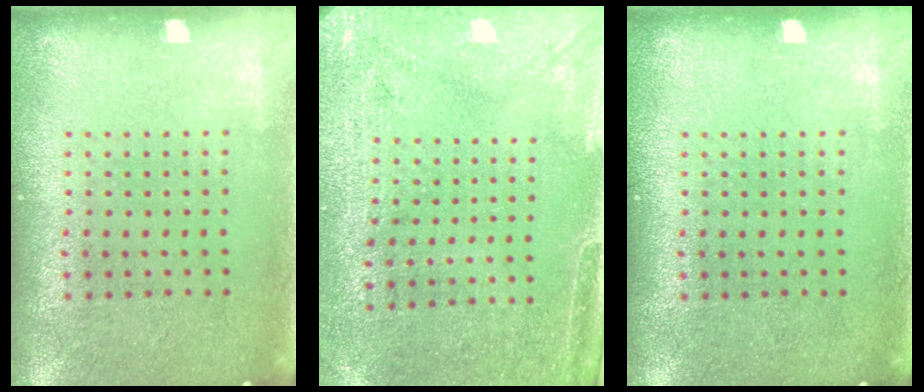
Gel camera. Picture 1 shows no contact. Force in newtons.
{"total": 3.0, "press": 2.4, "slide": 1.7}
{"total": 0.0}